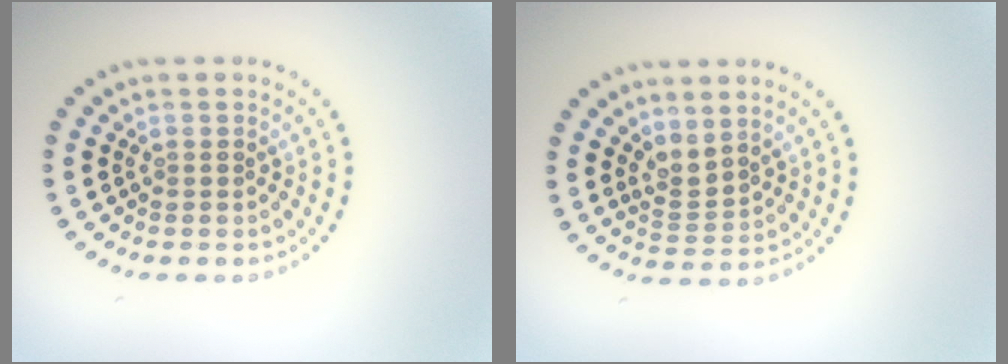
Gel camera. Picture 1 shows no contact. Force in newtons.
{"total": 2.3, "press": 1.5, "slide": 1.7}